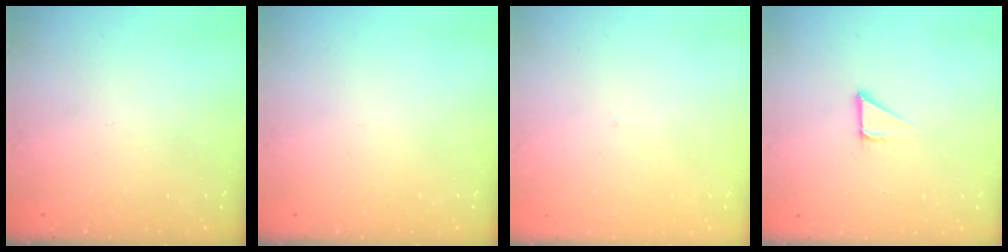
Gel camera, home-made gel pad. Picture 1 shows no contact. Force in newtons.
{"total": 0.0}
{"total": 1.7, "press": 1.6, "slide": 0.1}
{"total": 2.1, "press": 2.1, "slide": 0.1}